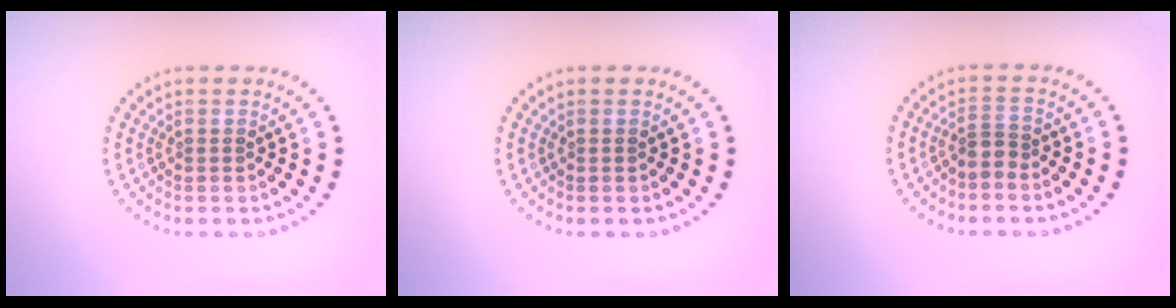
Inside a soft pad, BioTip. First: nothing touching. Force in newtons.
{"total": 0.0}
{"total": 1.4, "press": 1.0, "slide": 1.0}